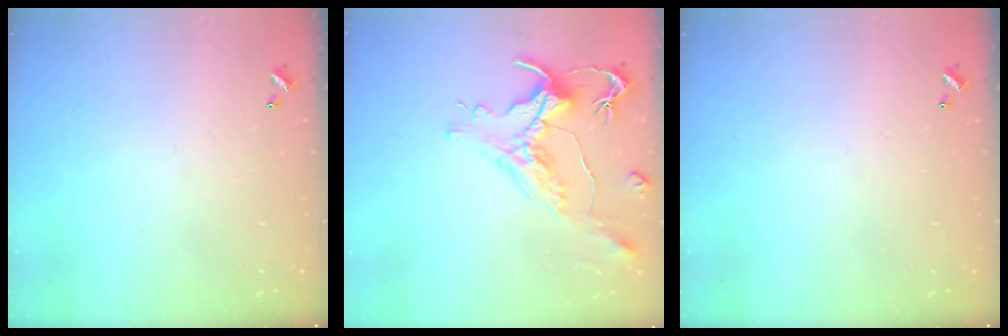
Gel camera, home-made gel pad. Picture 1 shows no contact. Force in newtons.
{"total": 1.8, "press": 1.3, "slide": 1.2}
{"total": 0.0}